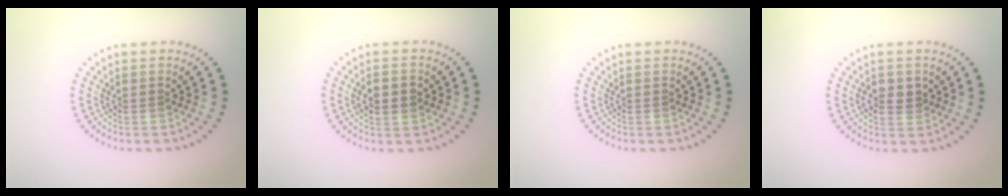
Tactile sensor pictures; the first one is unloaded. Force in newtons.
{"total": 2.5, "press": 2.5, "slide": 0.1}
{"total": 0.0}
{"total": 2.3, "press": 2.3, "slide": 0.3}